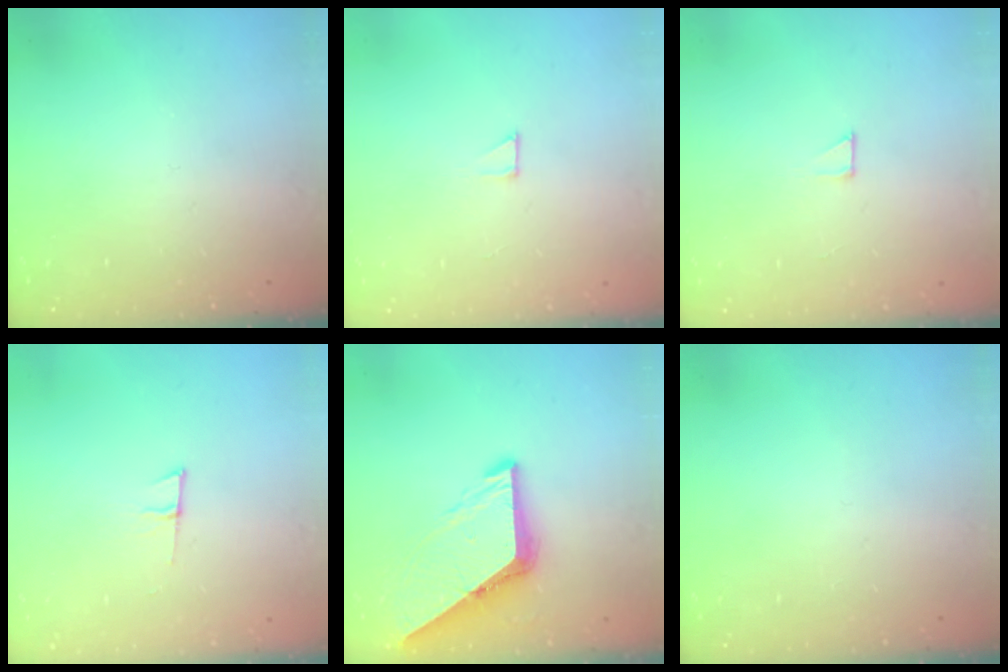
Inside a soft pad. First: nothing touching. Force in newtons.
{"total": 1.9, "press": 1.9, "slide": 0.1}
{"total": 1.9, "press": 1.9, "slide": 0.1}
{"total": 5.6, "press": 5.0, "slide": 2.6}
{"total": 8.6, "press": 8.5, "slide": 1.1}
{"total": 0.0}